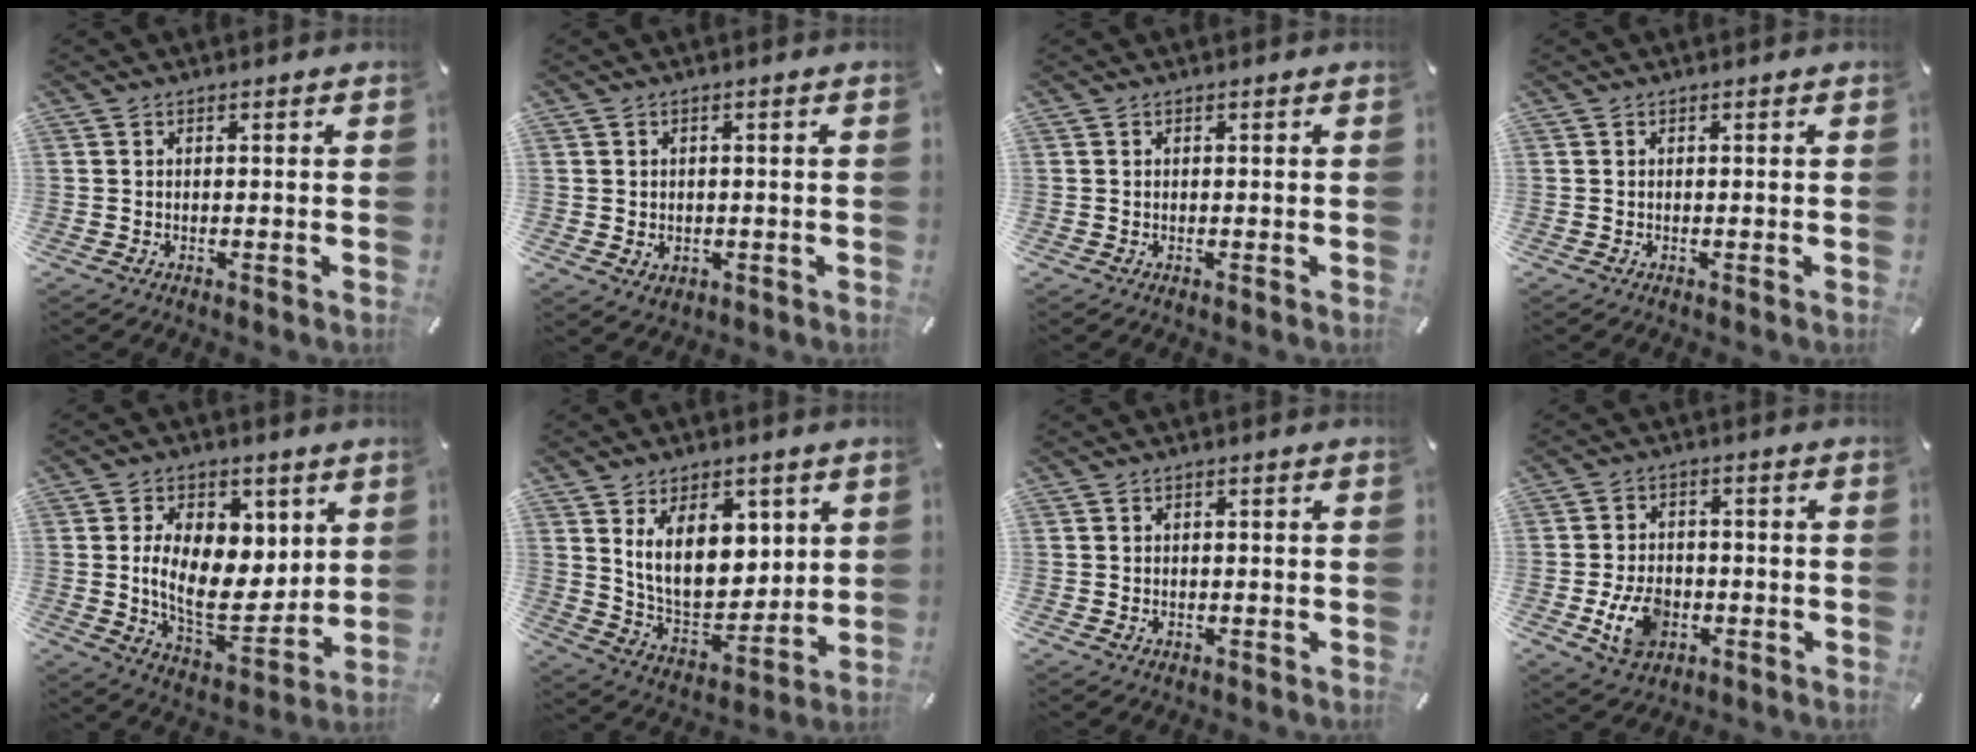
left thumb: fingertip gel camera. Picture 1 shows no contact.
{"total": 2.1, "force": [-0.1, 2.0, 0.6], "torque": [-0.011, 0.004, -0.002]}
{"total": 0.0}
{"total": 0.0}
{"total": 15.3, "force": [2.3, 10.3, 11.1], "torque": [-0.182, -0.028, 0.040]}
{"total": 14.9, "force": [5.8, 9.6, 9.8], "torque": [-0.170, -0.033, 0.106]}
{"total": 0.9, "force": [-0.1, 0.8, 0.4], "torque": [-0.008, 0.004, -0.003]}
{"total": 9.1, "force": [-2.6, 6.6, 5.7], "torque": [-0.113, 0.004, -0.048]}